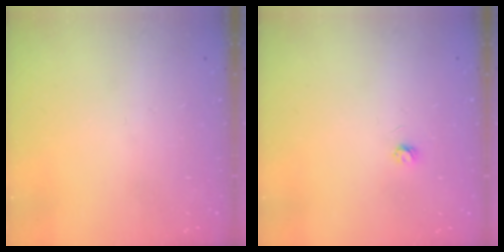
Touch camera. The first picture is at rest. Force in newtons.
{"total": 2.9, "press": 2.9, "slide": 0.3}